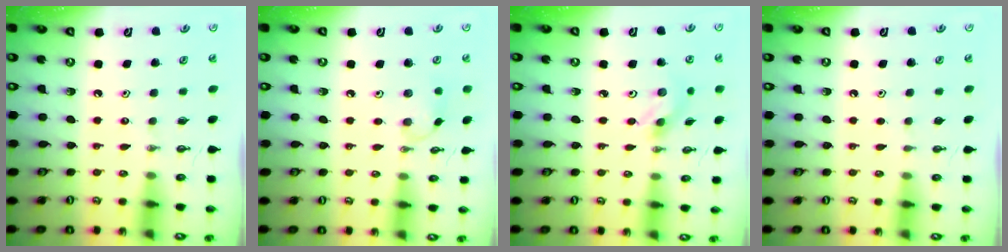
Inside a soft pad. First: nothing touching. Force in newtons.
{"total": 7.8, "press": 7.3, "slide": 2.7}
{"total": 3.6, "press": 3.5, "slide": 1.0}
{"total": 0.0}